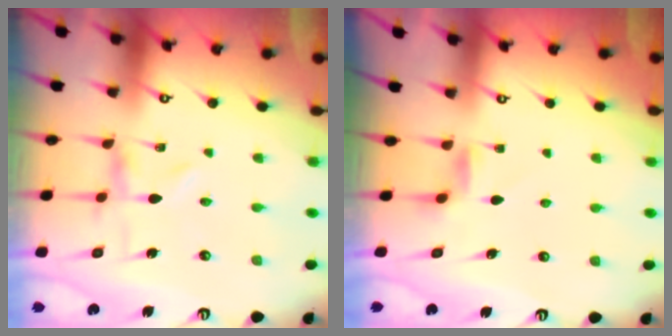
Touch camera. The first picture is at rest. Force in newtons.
{"total": 3.7, "press": 3.7, "slide": 0.6}